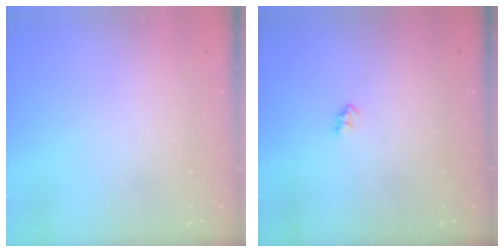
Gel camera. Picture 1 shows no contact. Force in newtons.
{"total": 2.4, "press": 2.4, "slide": 0.4}